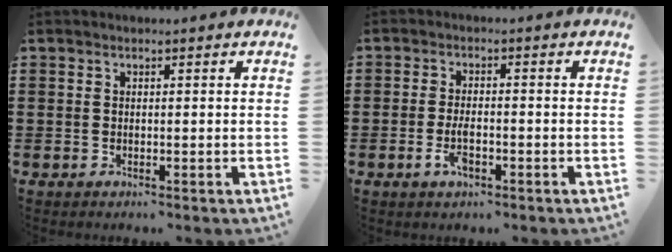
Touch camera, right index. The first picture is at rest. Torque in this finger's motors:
{"motor_torque": [1.10, 1.04, 0.34, 0.08]}